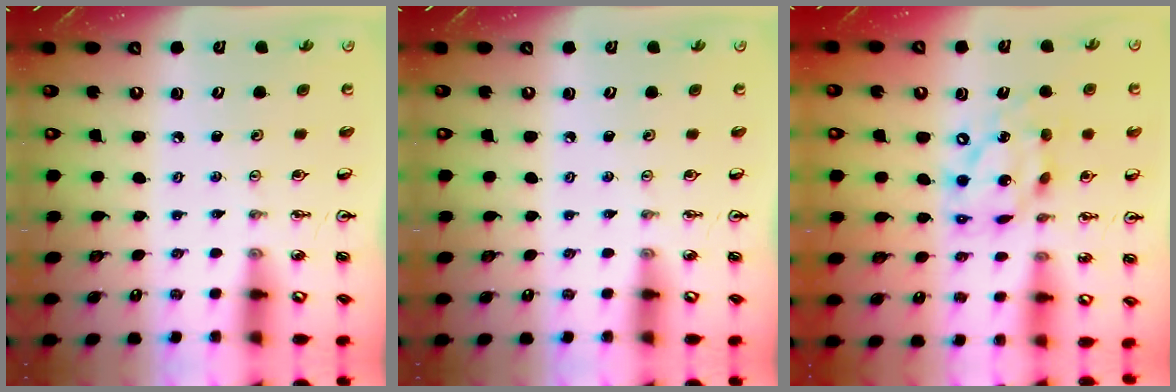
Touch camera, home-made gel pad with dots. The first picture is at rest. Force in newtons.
{"total": 0.0}
{"total": 16.6, "press": 16.5, "slide": 1.8}